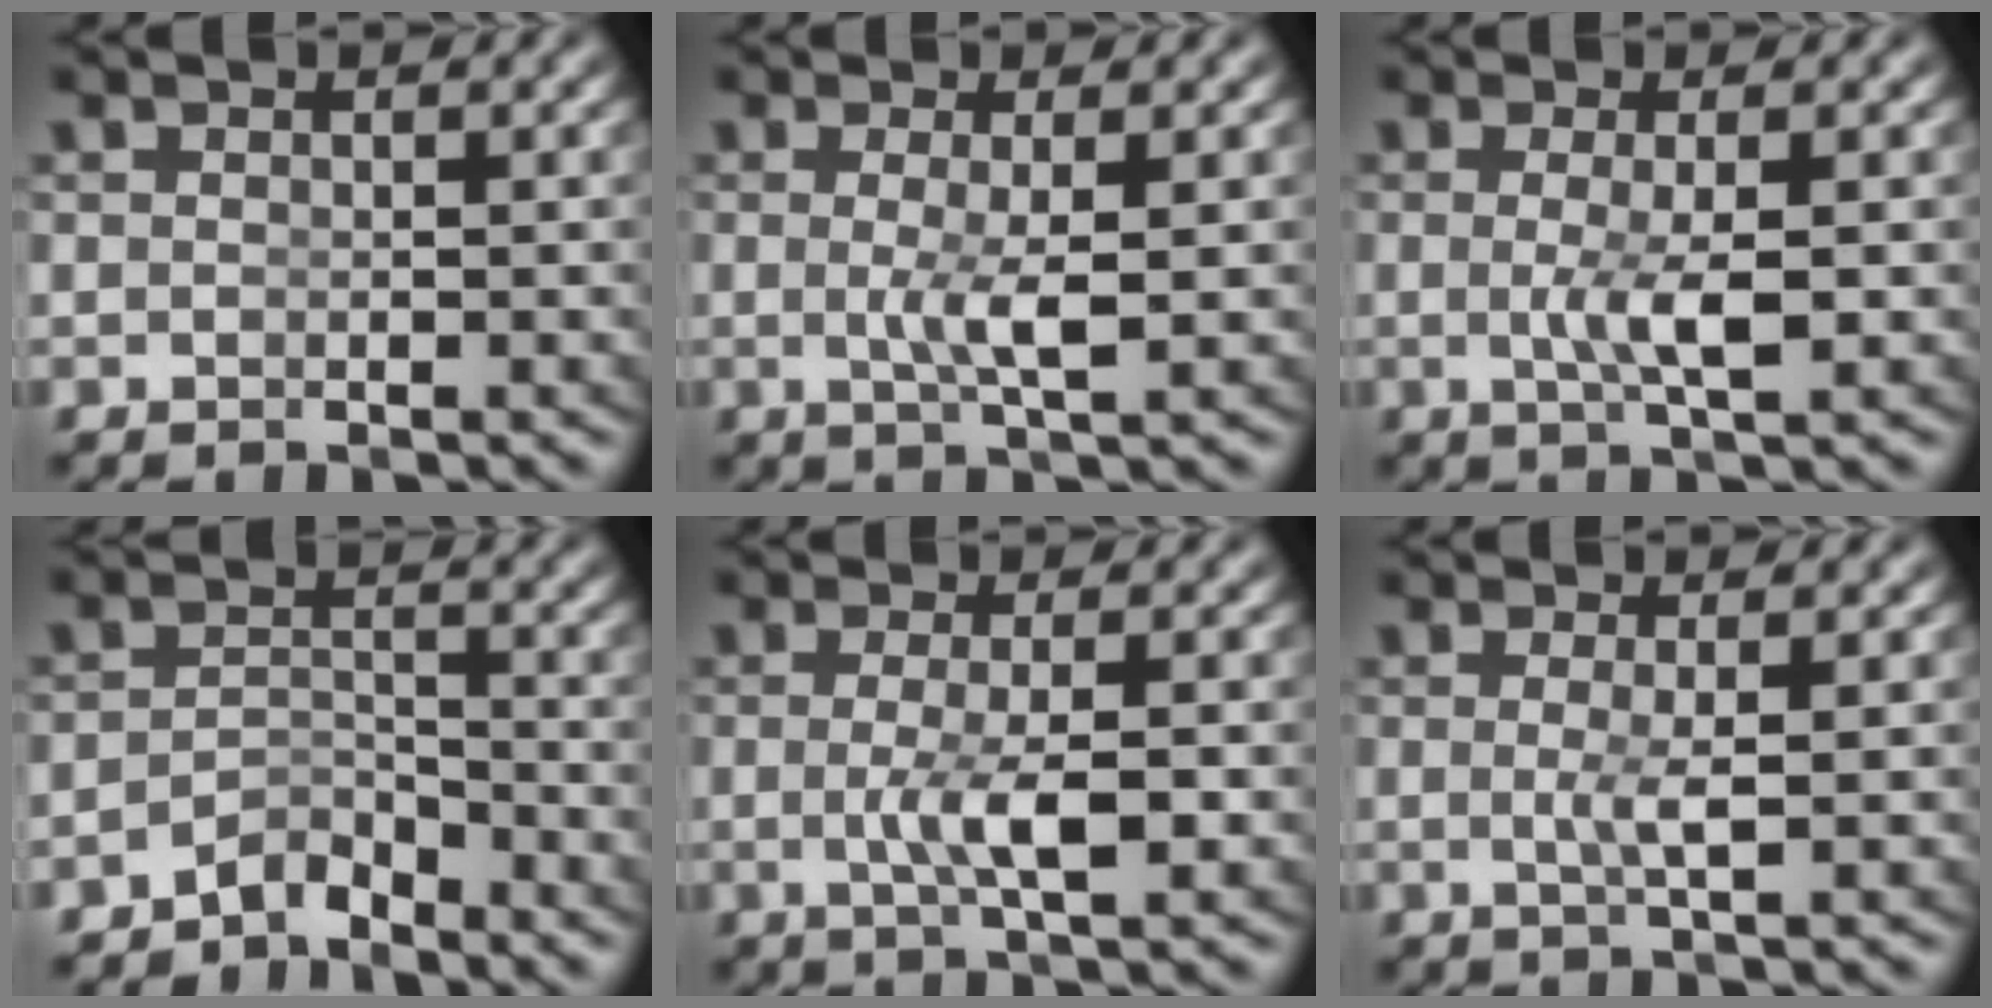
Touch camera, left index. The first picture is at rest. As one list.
[{"total": 2.4, "force": [-0.2, -0.4, 2.4], "torque": [-0.052, -0.018, 0.008]}, {"total": 2.7, "force": [-0.4, -0.2, 2.7], "torque": [-0.054, -0.014, 0.003]}, {"total": 3.2, "force": [-3.0, 0.9, 0.5], "torque": [-0.009, -0.011, -0.050]}, {"total": 3.1, "force": [-0.7, 0.0, 3.0], "torque": [-0.060, -0.011, -0.004]}, {"total": 1.6, "force": [-0.2, -0.6, 1.5], "torque": [-0.039, -0.014, 0.007]}]